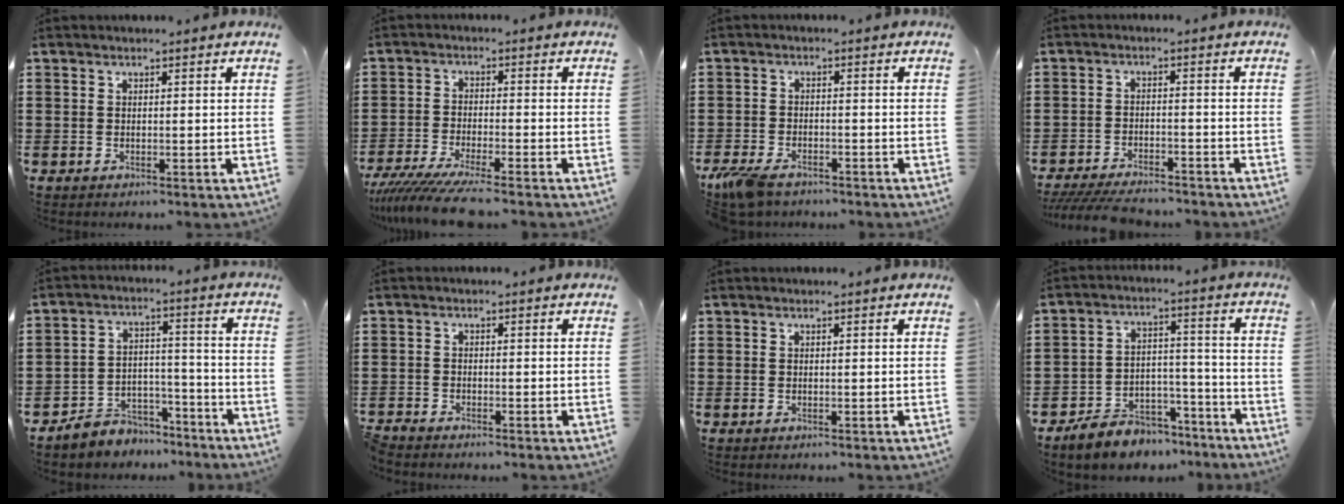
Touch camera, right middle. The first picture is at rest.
{"total": 6.6, "force": [-5.8, -0.2, 3.2], "torque": [-0.075, -0.021, -0.113]}
{"total": 4.3, "force": [-3.5, 1.3, 2.2], "torque": [-0.071, -0.010, -0.075]}
{"total": 4.8, "force": [-4.6, 0.5, 1.3], "torque": [-0.027, -0.004, -0.090]}
{"total": 5.7, "force": [-5.3, 2.0, 0.1], "torque": [-0.009, 0.015, -0.108]}
{"total": 1.5, "force": [-1.5, 0.1, 0.1], "torque": [-0.013, -0.003, -0.033]}
{"total": 0.0}
{"total": 6.6, "force": [-6.1, 2.3, 0.5], "torque": [-0.014, 0.023, -0.120]}